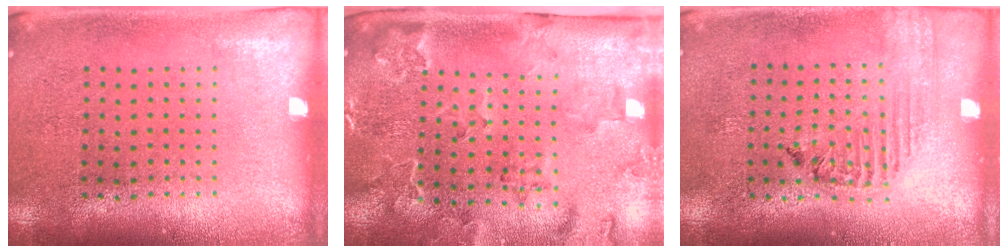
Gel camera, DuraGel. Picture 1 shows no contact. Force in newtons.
{"total": 2.3, "press": 2.2, "slide": 0.5}
{"total": 1.6, "press": 1.6, "slide": 0.3}